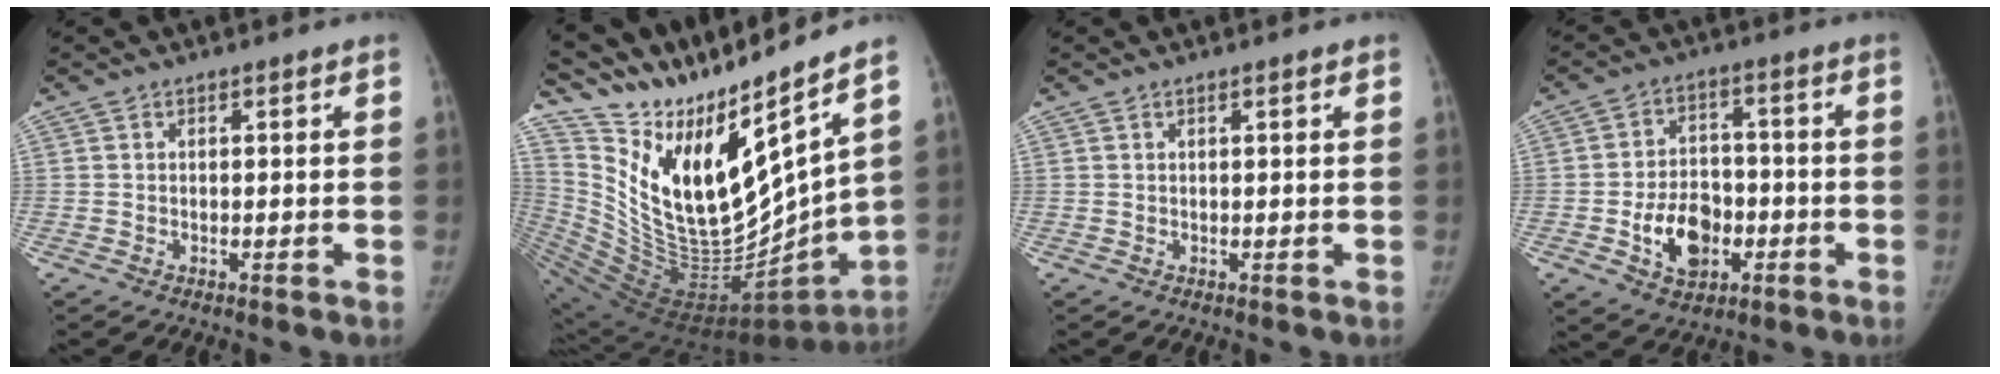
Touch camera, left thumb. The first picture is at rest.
{"total": 26.2, "force": [19.5, 4.4, 17.0], "torque": [-0.243, -0.123, 0.364]}
{"total": 0.6, "force": [0.4, 0.0, 0.4], "torque": [-0.004, 0.001, 0.005]}
{"total": 10.9, "force": [-3.4, 7.7, 6.8], "torque": [-0.081, 0.017, -0.055]}